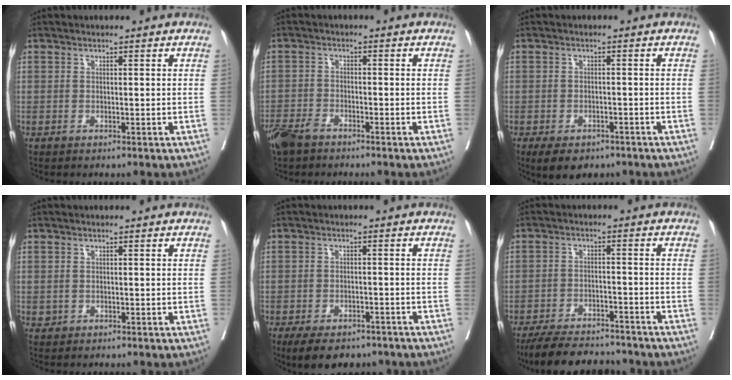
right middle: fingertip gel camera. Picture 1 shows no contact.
{"total": 4.9, "force": [-4.0, 1.8, 2.3], "torque": [-0.045, -0.006, -0.076]}
{"total": 7.7, "force": [-5.6, 3.9, 3.4], "torque": [-0.041, -0.001, -0.078]}
{"total": 0.6, "force": [-0.1, 0.5, 0.1], "torque": [0.001, 0.002, 0.000]}
{"total": 9.4, "force": [-7.3, 4.1, 4.2], "torque": [-0.053, -0.001, -0.103]}
{"total": 12.3, "force": [-11.1, 3.0, 4.3], "torque": [-0.067, 0.000, -0.163]}